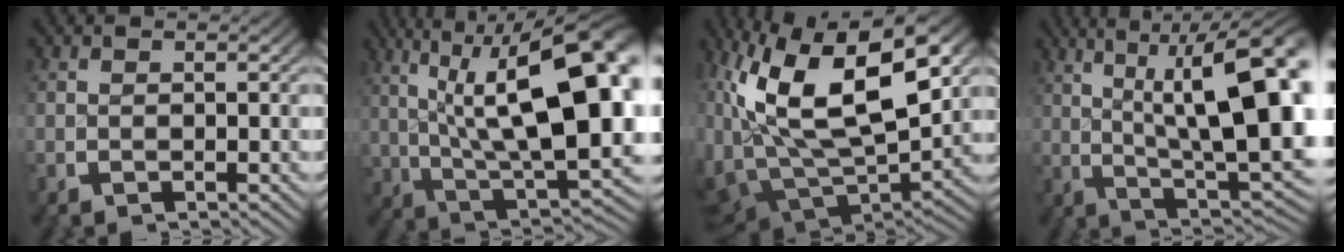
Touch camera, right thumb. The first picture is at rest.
{"total": 17.2, "force": [2.3, 8.2, 14.9], "torque": [-0.217, -0.029, 0.054]}
{"total": 17.5, "force": [0.8, 10.8, 13.8], "torque": [-0.286, -0.050, 0.034]}
{"total": 15.3, "force": [1.7, 6.8, 13.6], "torque": [-0.193, -0.030, 0.041]}